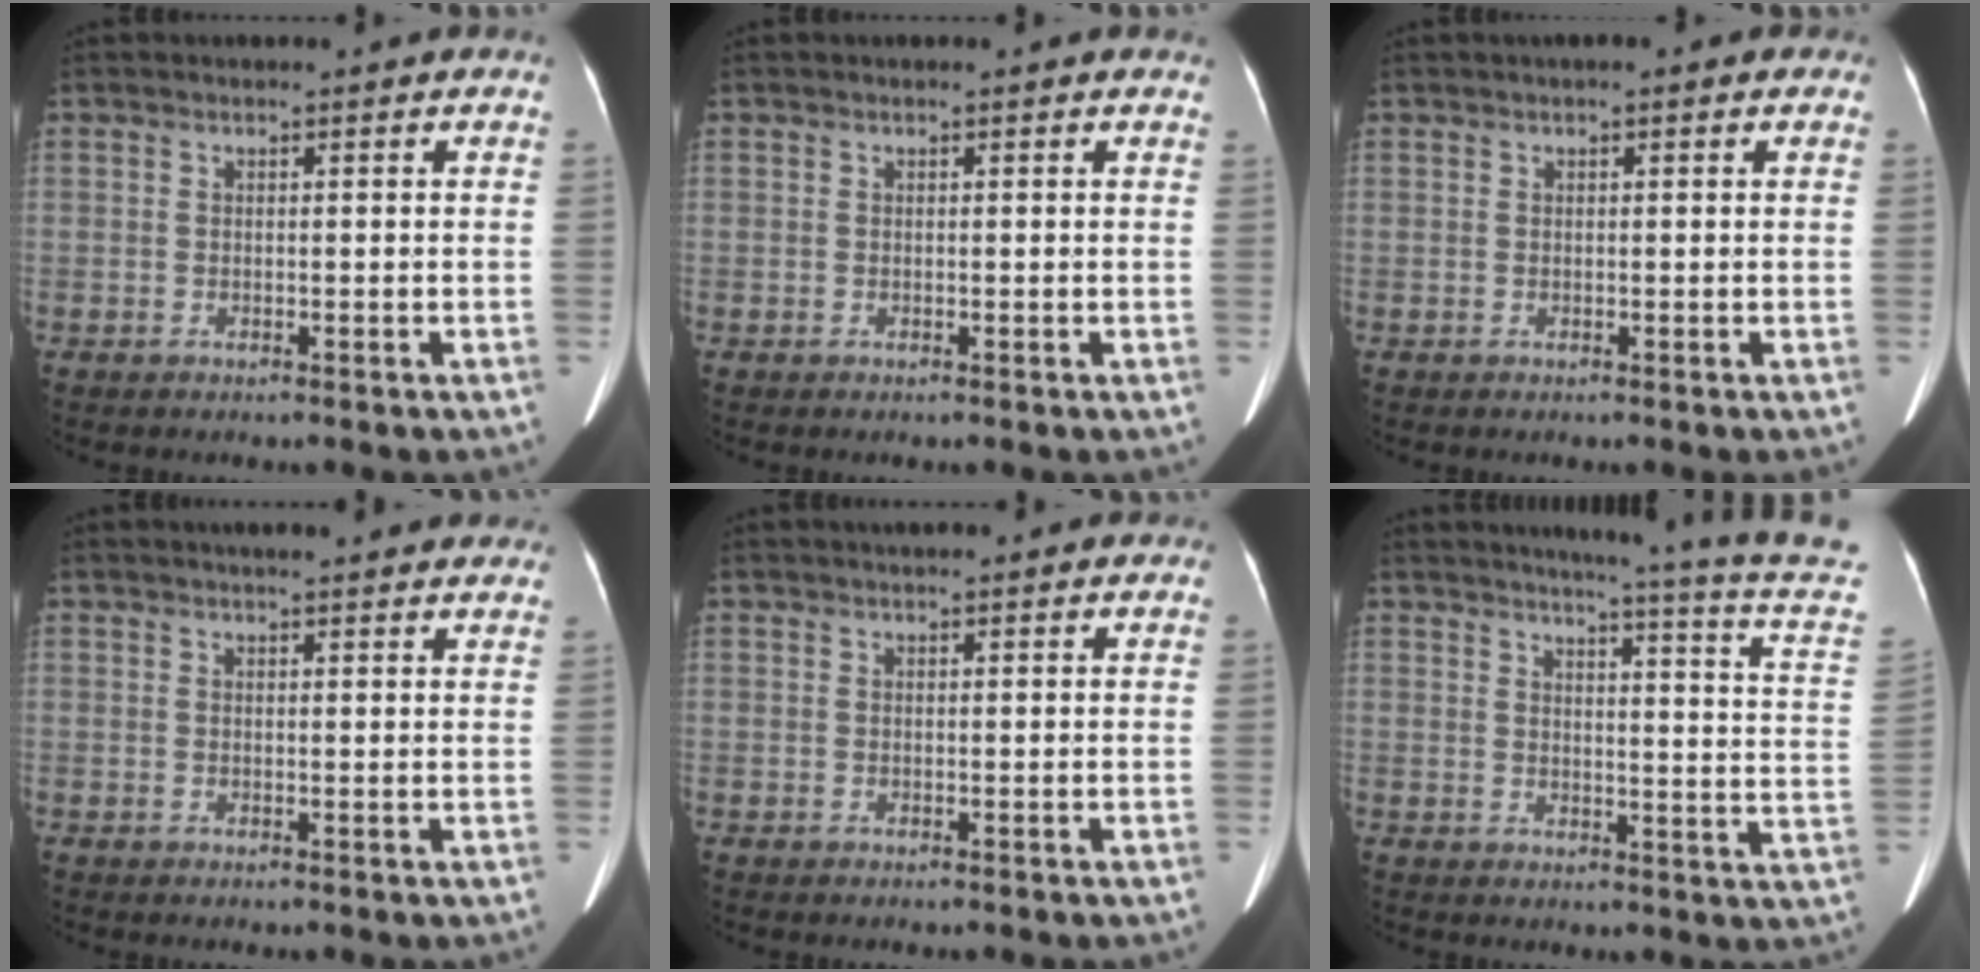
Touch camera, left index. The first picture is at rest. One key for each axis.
{"total": 1.0, "fx": 0.8, "fy": 0.3, "fz": 0.5, "tx": -0.007, "ty": 0.005, "tz": 0.003}
{"total": 1.4, "fx": 0.6, "fy": 0.5, "fz": 1.1, "tx": -0.015, "ty": 0.008, "tz": 0.004}
{"total": 9.7, "fx": 8.4, "fy": 2.0, "fz": 4.5, "tx": -0.045, "ty": 0.018, "tz": 0.092}
{"total": 4.0, "fx": 3.2, "fy": 1.1, "fz": 2.2, "tx": -0.025, "ty": 0.026, "tz": 0.040}
{"total": 17.3, "fx": 15.5, "fy": -2.8, "fz": 7.3, "tx": -0.109, "ty": -0.102, "tz": 0.158}